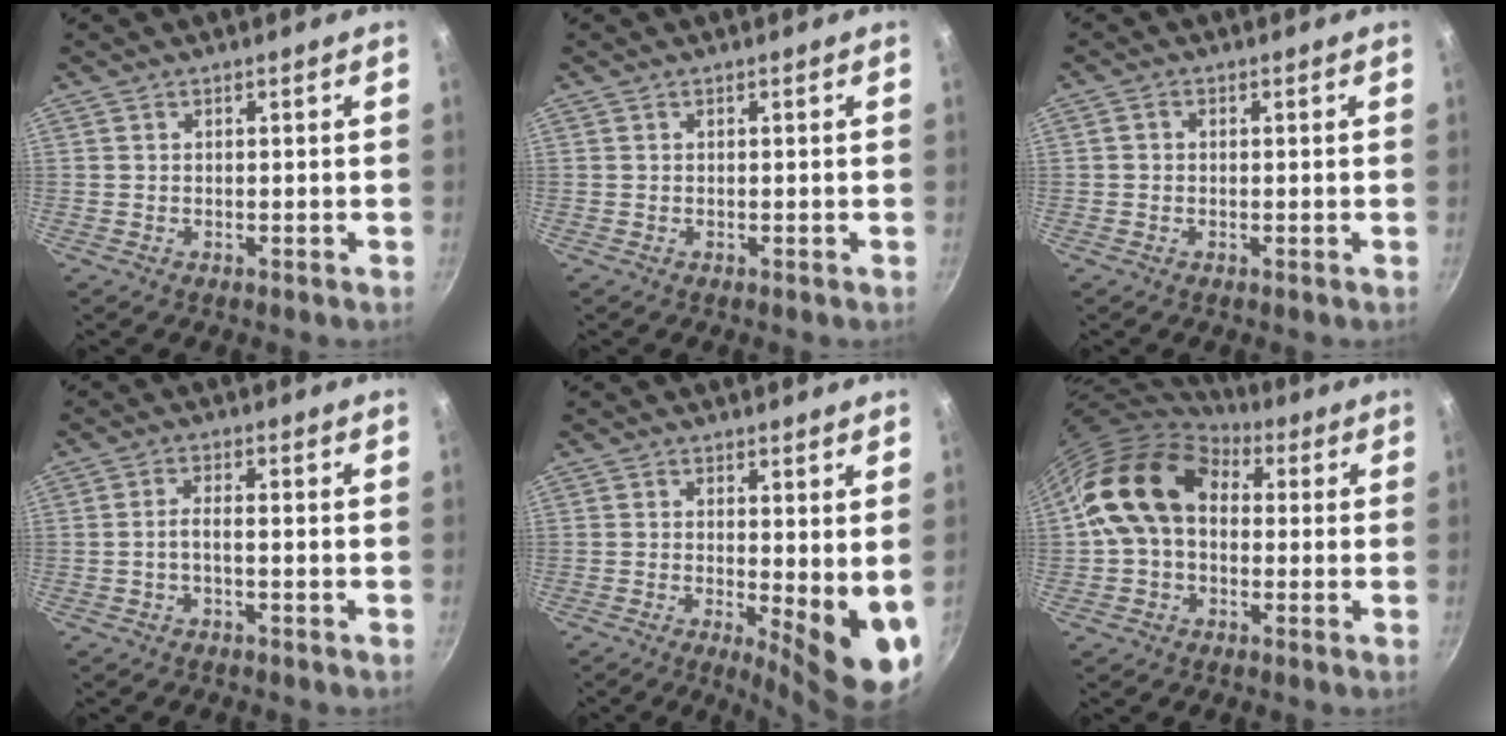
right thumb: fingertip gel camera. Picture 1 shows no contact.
{"total": 0.0}
{"total": 1.2, "force": [-0.1, 1.0, 0.6], "torque": [-0.011, 0.006, -0.002]}
{"total": 2.5, "force": [-1.0, 0.7, 2.2], "torque": [-0.053, 0.014, -0.024]}
{"total": 10.2, "force": [-0.9, 2.7, 9.8], "torque": [-0.117, -0.016, -0.006]}
{"total": 14.1, "force": [2.2, 10.3, 9.3], "torque": [-0.131, 0.025, 0.023]}